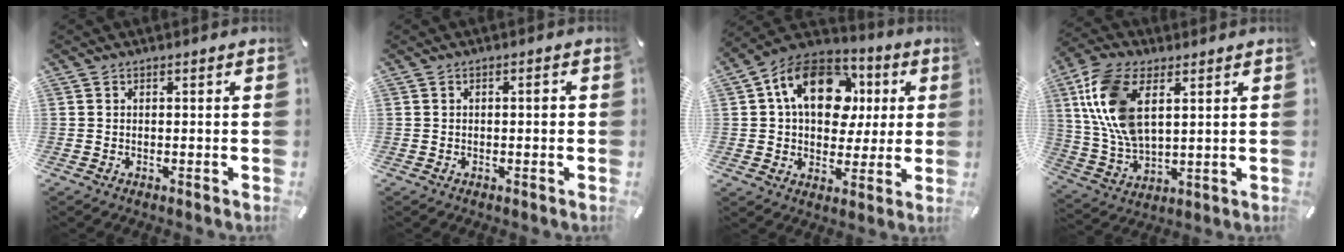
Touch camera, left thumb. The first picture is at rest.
{"total": 1.5, "force": [-0.1, 0.6, 1.3], "torque": [-0.024, 0.004, -0.004]}
{"total": 18.2, "force": [5.3, 12.9, 11.6], "torque": [-0.209, -0.002, 0.096]}
{"total": 13.3, "force": [5.0, 7.4, 9.9], "torque": [-0.242, -0.010, 0.088]}